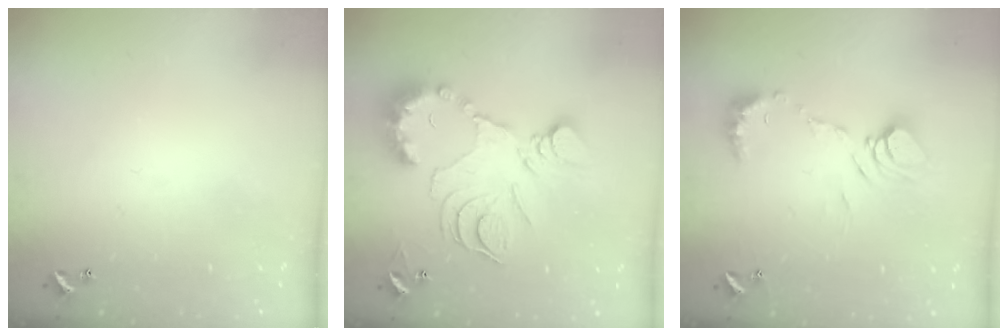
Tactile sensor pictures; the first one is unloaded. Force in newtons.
{"total": 18.4, "press": 18.4, "slide": 1.7}
{"total": 9.3, "press": 9.3, "slide": 1.0}